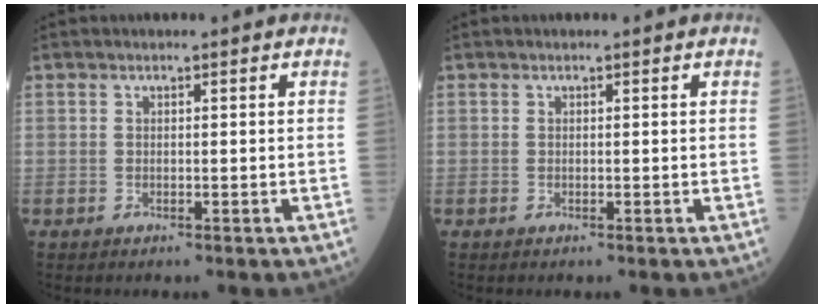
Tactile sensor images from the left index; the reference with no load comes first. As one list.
[{"total": 0.0}]